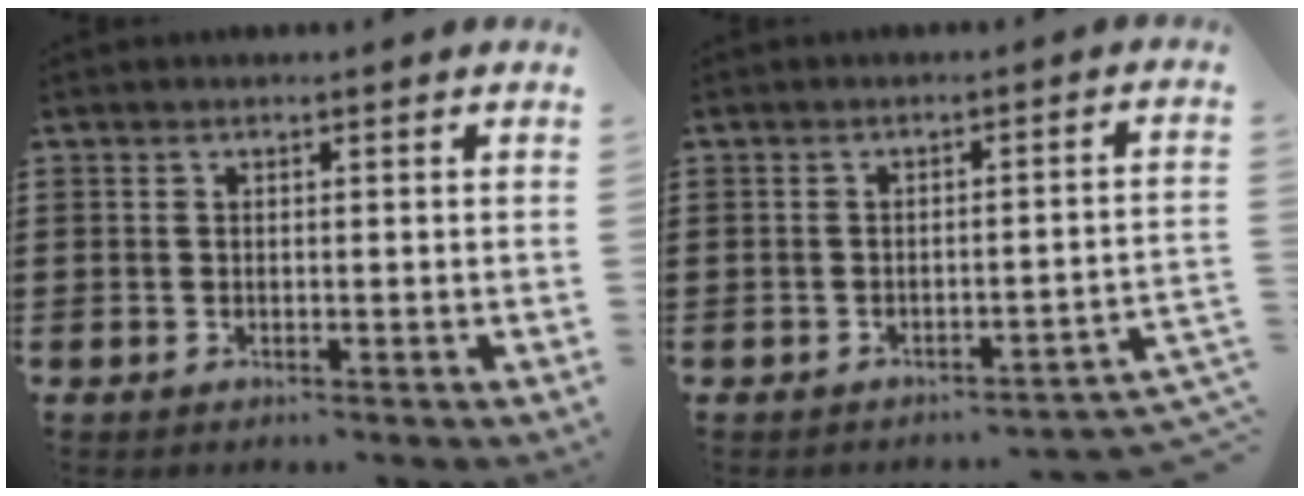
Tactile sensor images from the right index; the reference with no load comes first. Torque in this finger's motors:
{"motor_torque": [0.43, 0.38, 0.18, 0.01]}